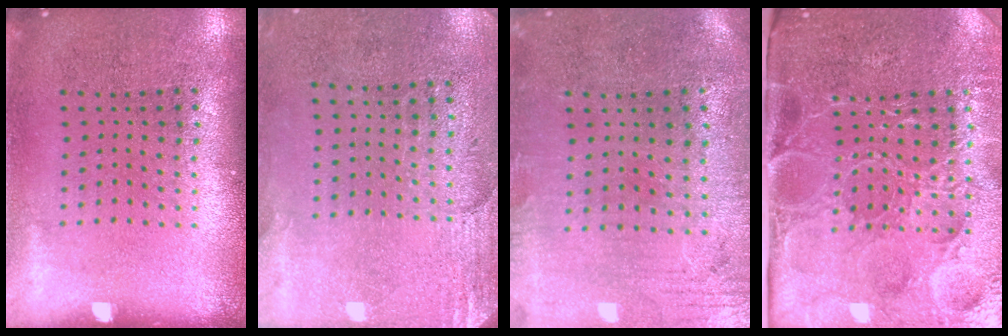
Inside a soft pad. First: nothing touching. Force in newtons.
{"total": 2.8, "press": 2.4, "slide": 1.4}
{"total": 0.5, "press": 0.2, "slide": 0.5}
{"total": 5.1, "press": 4.2, "slide": 2.8}